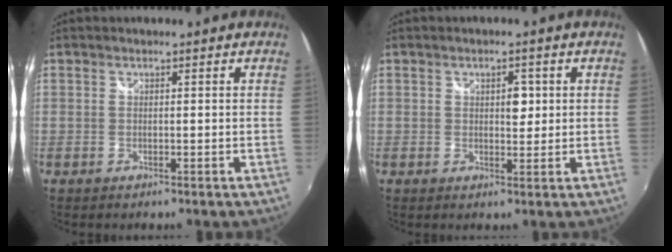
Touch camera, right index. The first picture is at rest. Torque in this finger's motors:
{"motor_torque": [0.33, -0.15, 0.02, 0.03]}